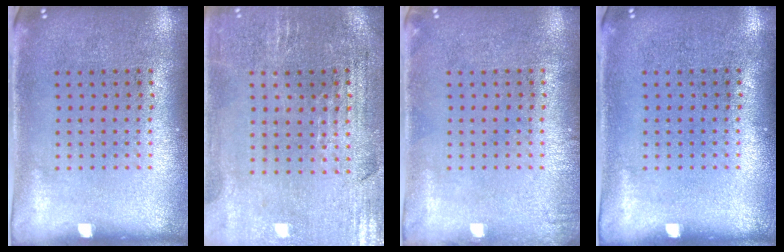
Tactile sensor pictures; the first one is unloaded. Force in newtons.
{"total": 1.1, "press": 1.1, "slide": 0.3}
{"total": 0.7, "press": 0.7, "slide": 0.1}
{"total": 0.0}